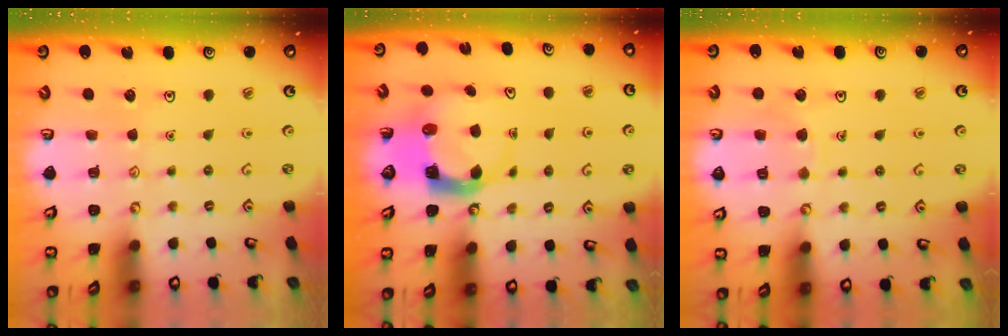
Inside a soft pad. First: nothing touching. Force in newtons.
{"total": 4.0, "press": 3.9, "slide": 0.6}
{"total": 5.4, "press": 5.4, "slide": 0.3}